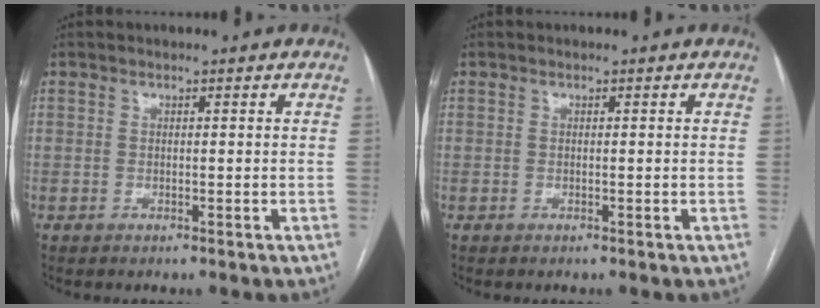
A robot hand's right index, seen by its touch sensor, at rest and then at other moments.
{"total": 0.0}